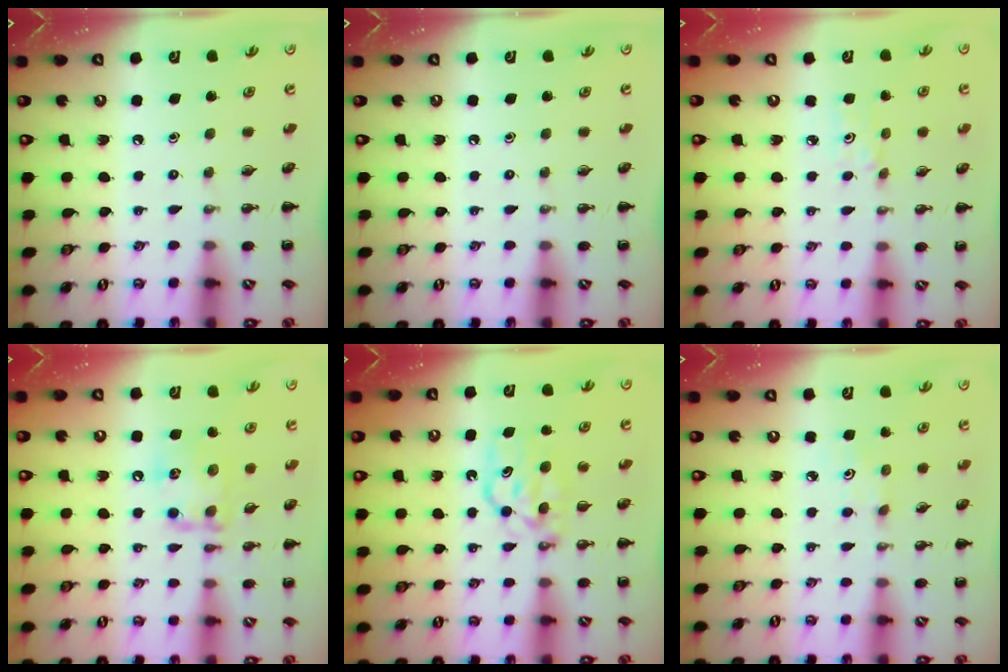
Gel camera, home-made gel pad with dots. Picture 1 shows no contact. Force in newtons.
{"total": 0.0}
{"total": 3.2, "press": 3.0, "slide": 1.1}
{"total": 13.4, "press": 13.3, "slide": 1.3}
{"total": 7.9, "press": 7.8, "slide": 1.1}
{"total": 2.2, "press": 2.1, "slide": 0.7}